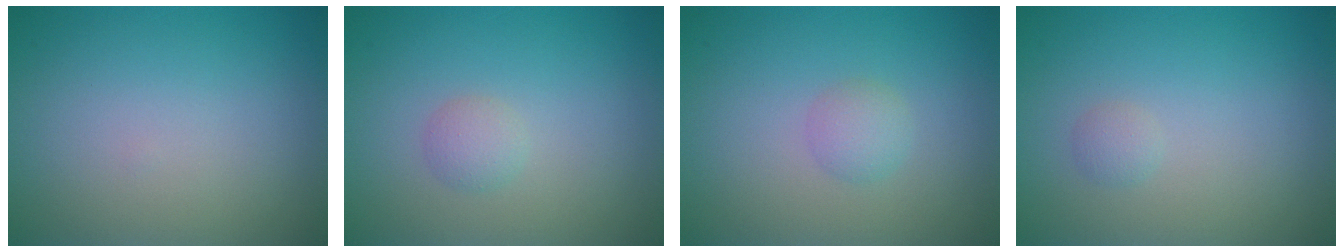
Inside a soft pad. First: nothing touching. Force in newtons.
{"total": 1.2, "press": 1.2, "slide": 0.1}
{"total": 1.5, "press": 1.5, "slide": 0.1}
{"total": 0.7, "press": 0.7, "slide": 0.0}